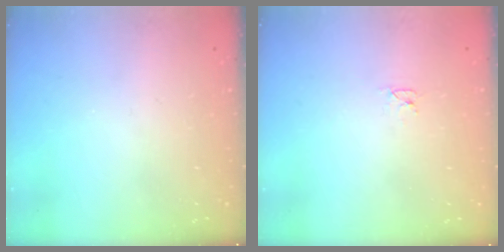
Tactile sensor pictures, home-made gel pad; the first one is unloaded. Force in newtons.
{"total": 2.6, "press": 2.6, "slide": 0.3}